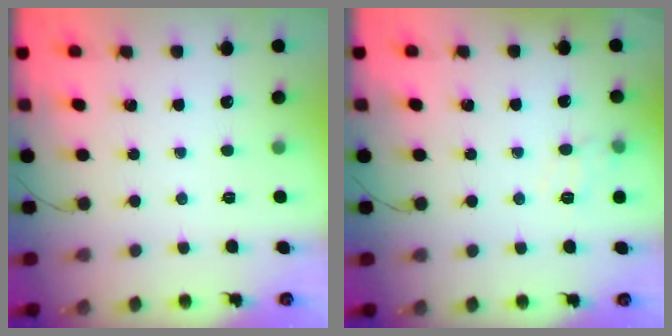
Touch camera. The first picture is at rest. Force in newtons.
{"total": 7.5, "press": 7.3, "slide": 1.7}